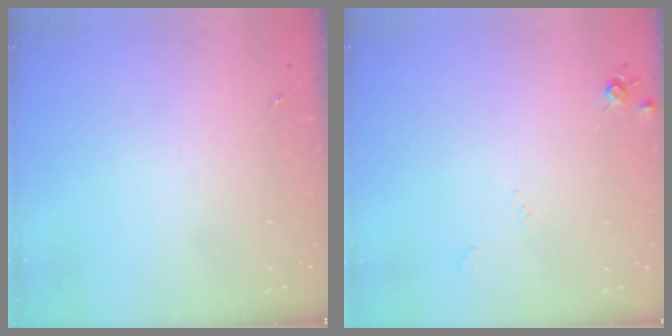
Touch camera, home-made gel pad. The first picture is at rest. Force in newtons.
{"total": 5.4, "press": 5.4, "slide": 0.6}